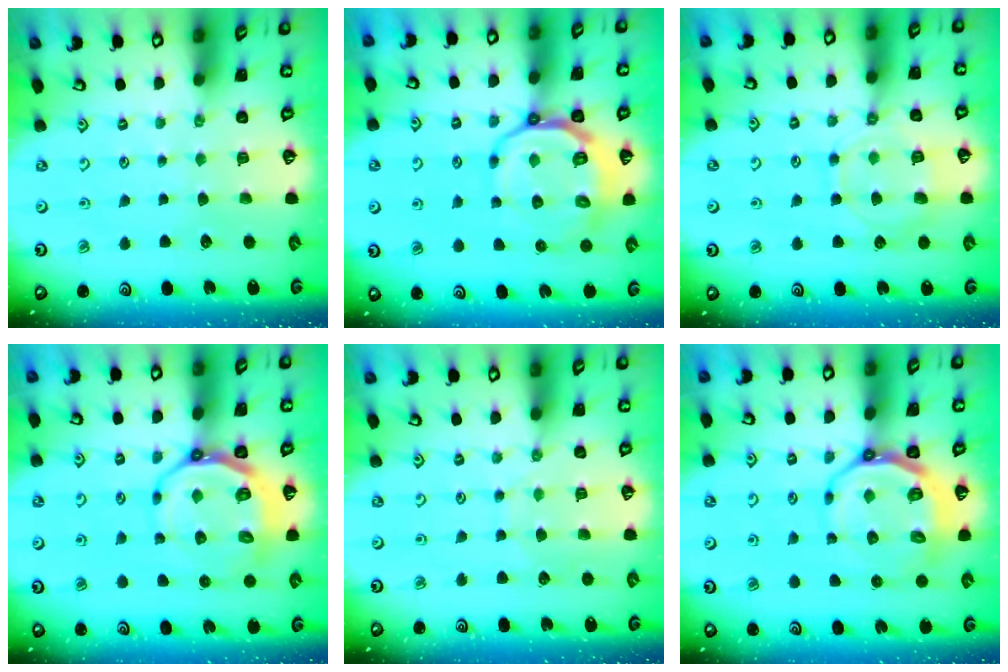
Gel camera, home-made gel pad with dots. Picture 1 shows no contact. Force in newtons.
{"total": 13.7, "press": 13.4, "slide": 3.2}
{"total": 11.2, "press": 11.2, "slide": 1.1}
{"total": 11.7, "press": 11.2, "slide": 3.2}
{"total": 5.7, "press": 5.7, "slide": 0.6}
{"total": 11.7, "press": 11.2, "slide": 3.2}